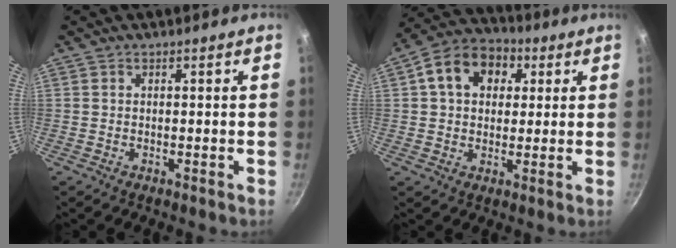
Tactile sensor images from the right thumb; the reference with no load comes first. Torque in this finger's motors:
{"motor_torque": [0.08, 2.12, 1.30, 0.18, 0.05]}